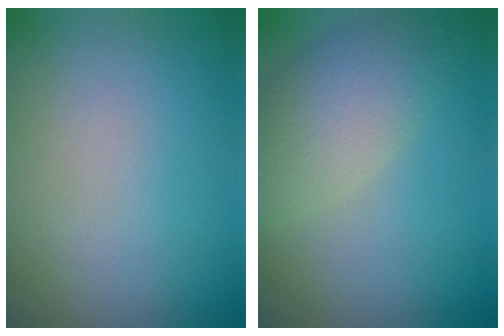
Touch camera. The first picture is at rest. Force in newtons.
{"total": 4.9, "press": 4.9, "slide": 0.3}